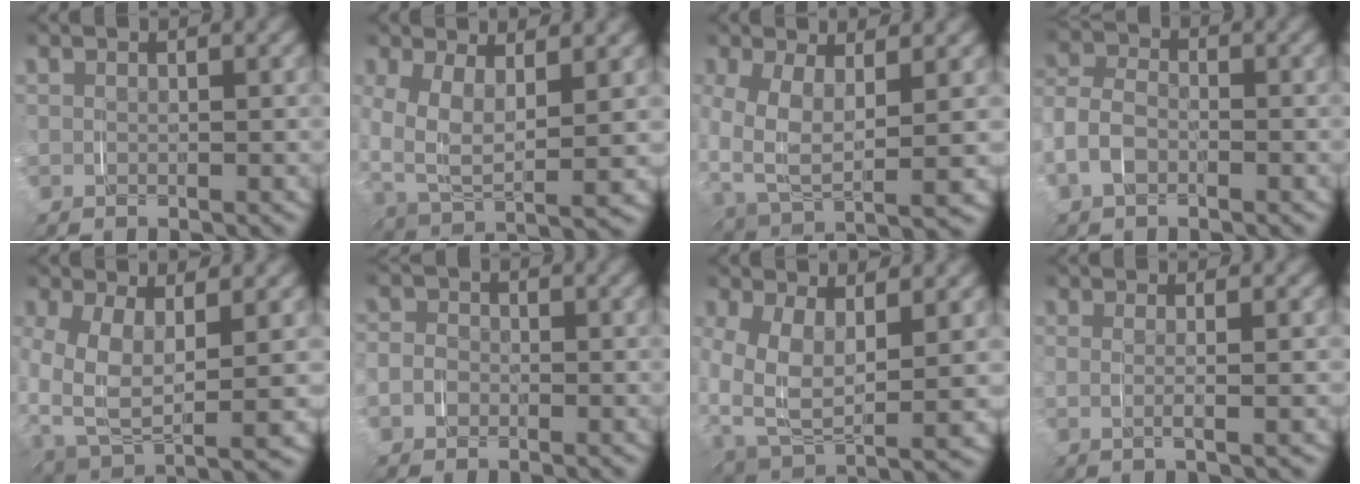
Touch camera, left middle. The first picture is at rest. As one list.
[{"total": 2.6, "force": [1.3, 1.3, 1.9], "torque": [-0.054, -0.022, 0.024]}, {"total": 2.7, "force": [0.7, 1.1, 2.4], "torque": [-0.054, -0.020, 0.016]}, {"total": 2.2, "force": [-1.2, 1.8, -0.3], "torque": [-0.003, 0.003, -0.031]}, {"total": 3.4, "force": [0.5, 1.9, 2.7], "torque": [-0.062, -0.028, 0.015]}, {"total": 2.4, "force": [-1.2, 2.1, -0.4], "torque": [0.006, -0.010, -0.024]}, {"total": 2.8, "force": [0.9, 1.6, 2.1], "torque": [-0.053, -0.030, 0.021]}, {"total": 2.1, "force": [0.5, -2.1, -0.2], "torque": [0.023, 0.007, 0.009]}]